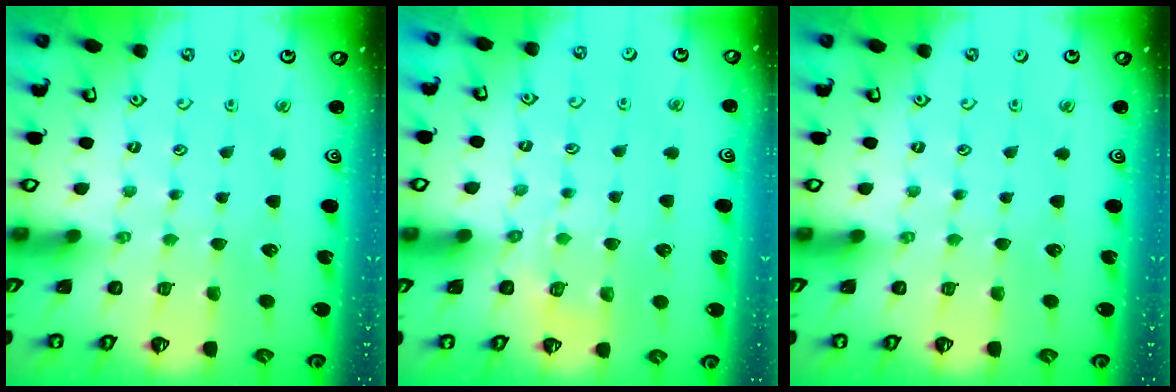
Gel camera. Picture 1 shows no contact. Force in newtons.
{"total": 4.9, "press": 4.8, "slide": 1.1}
{"total": 0.0}